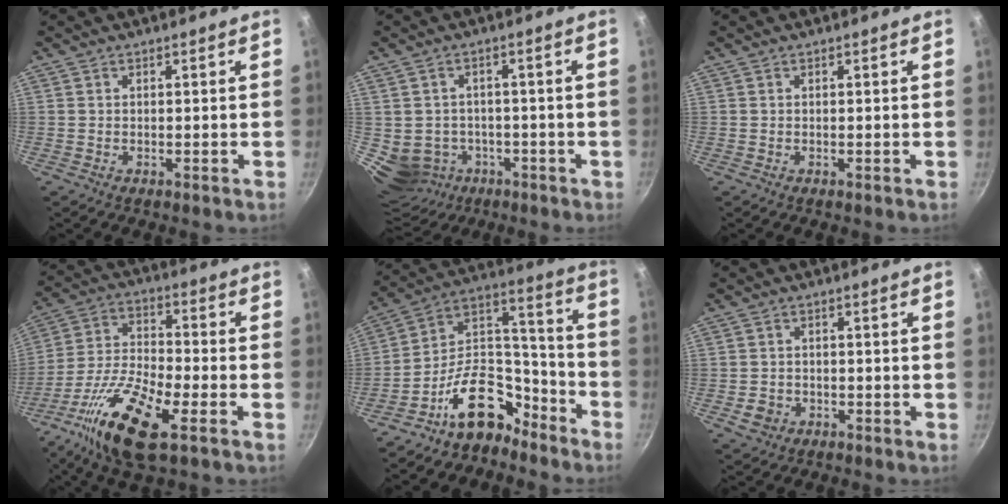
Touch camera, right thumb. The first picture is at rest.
{"total": 11.4, "force": [-3.2, 10.0, 4.4], "torque": [-0.059, 0.034, -0.024]}
{"total": 0.0}
{"total": 16.9, "force": [-8.0, 5.1, 13.9], "torque": [-0.270, 0.022, -0.162]}
{"total": 15.2, "force": [-10.4, 8.0, 7.6], "torque": [-0.093, 0.119, -0.180]}
{"total": 3.1, "force": [-1.3, 2.5, 1.3], "torque": [-0.024, 0.012, -0.017]}